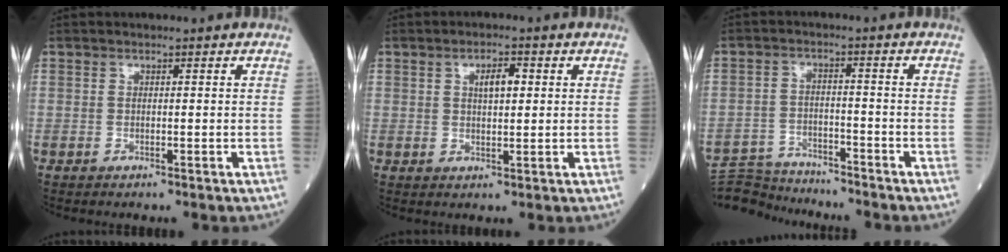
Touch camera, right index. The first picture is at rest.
{"total": 3.4, "force": [1.0, 1.1, 3.0], "torque": [-0.051, 0.002, 0.017]}
{"total": 8.4, "force": [-8.3, 0.9, -0.3], "torque": [0.002, 0.010, -0.147]}